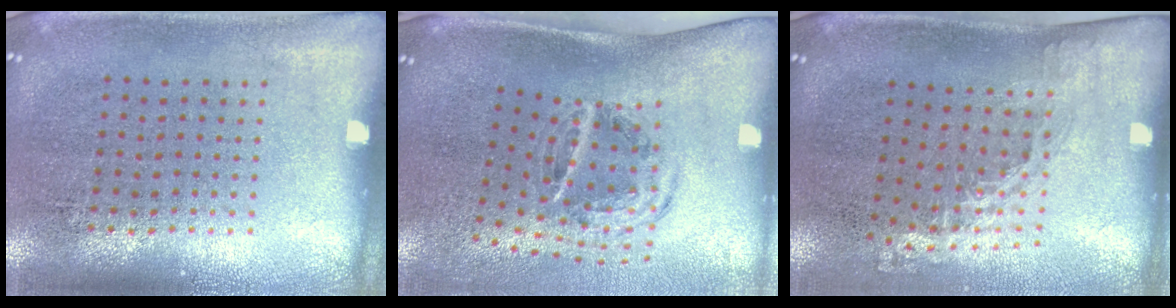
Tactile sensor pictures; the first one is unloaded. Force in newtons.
{"total": 1.5, "press": 1.1, "slide": 1.0}
{"total": 1.3, "press": 0.9, "slide": 0.9}